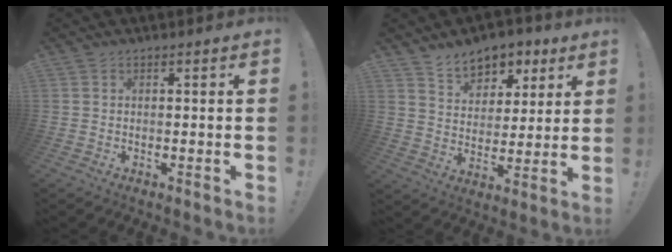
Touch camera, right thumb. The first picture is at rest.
{"total": 9.6, "force": [6.9, 6.1, 2.8], "torque": [-0.037, -0.050, 0.131]}